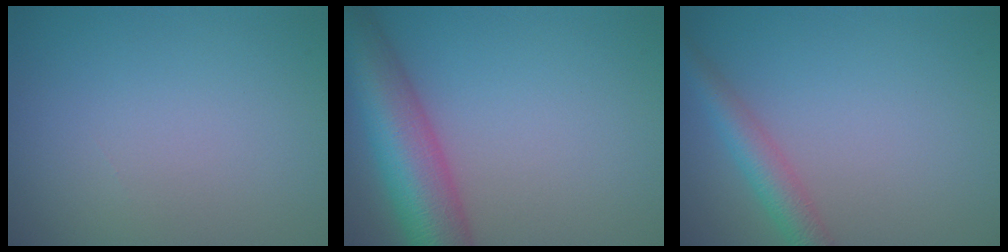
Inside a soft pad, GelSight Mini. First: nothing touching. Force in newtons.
{"total": 8.9, "press": 8.9, "slide": 0.4}
{"total": 3.1, "press": 3.1, "slide": 0.0}